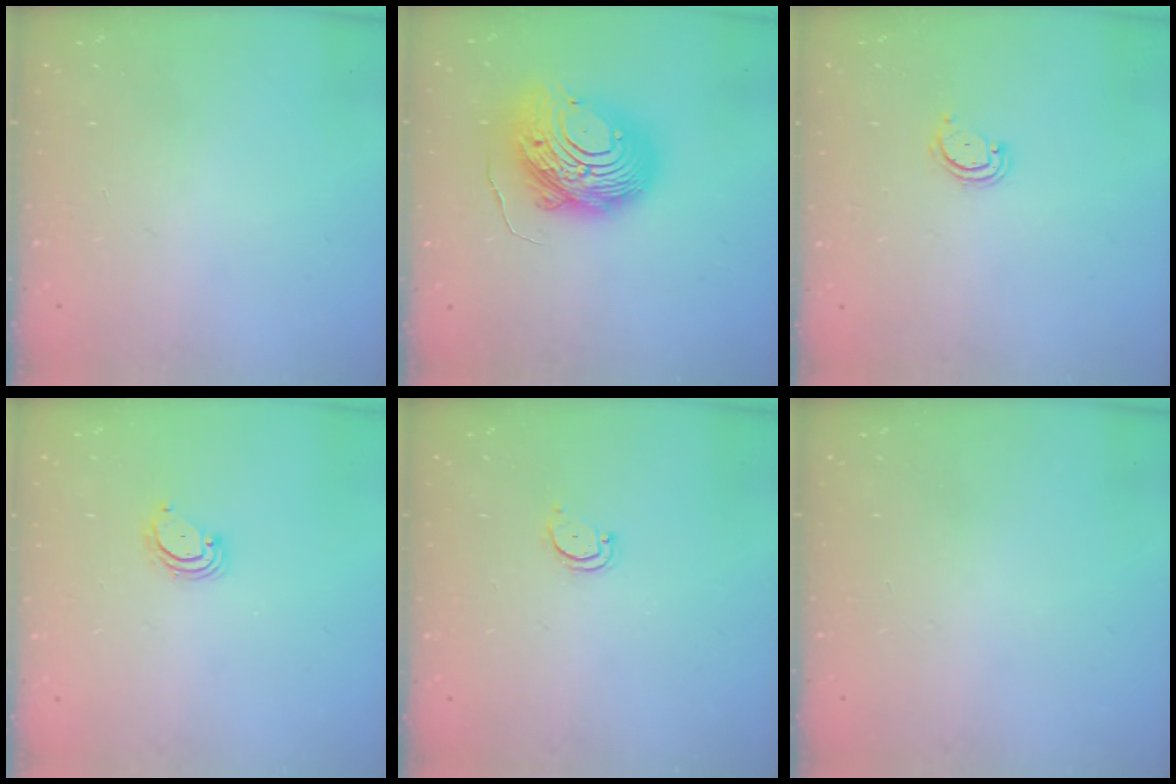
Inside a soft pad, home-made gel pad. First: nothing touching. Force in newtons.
{"total": 15.4, "press": 15.3, "slide": 1.4}
{"total": 2.6, "press": 2.6, "slide": 0.3}
{"total": 3.2, "press": 3.2, "slide": 0.3}
{"total": 3.0, "press": 3.0, "slide": 0.2}
{"total": 0.0}